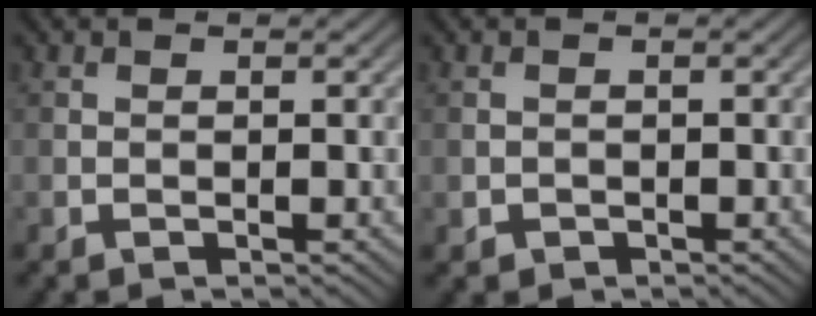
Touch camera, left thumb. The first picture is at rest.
{"total": 1.0, "force": [-0.4, 0.9, 0.2], "torque": [-0.001, -0.006, -0.008]}